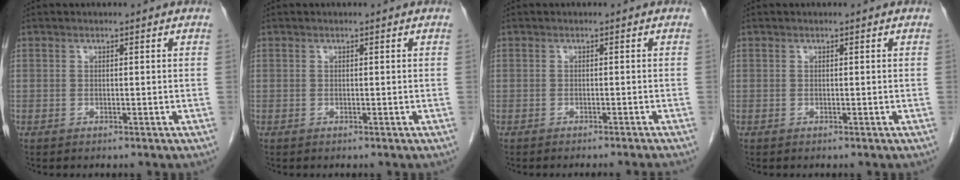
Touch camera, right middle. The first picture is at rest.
{"total": 0.0}
{"total": 4.1, "force": [-3.8, -0.8, 1.3], "torque": [-0.009, -0.005, -0.047]}
{"total": 0.0}